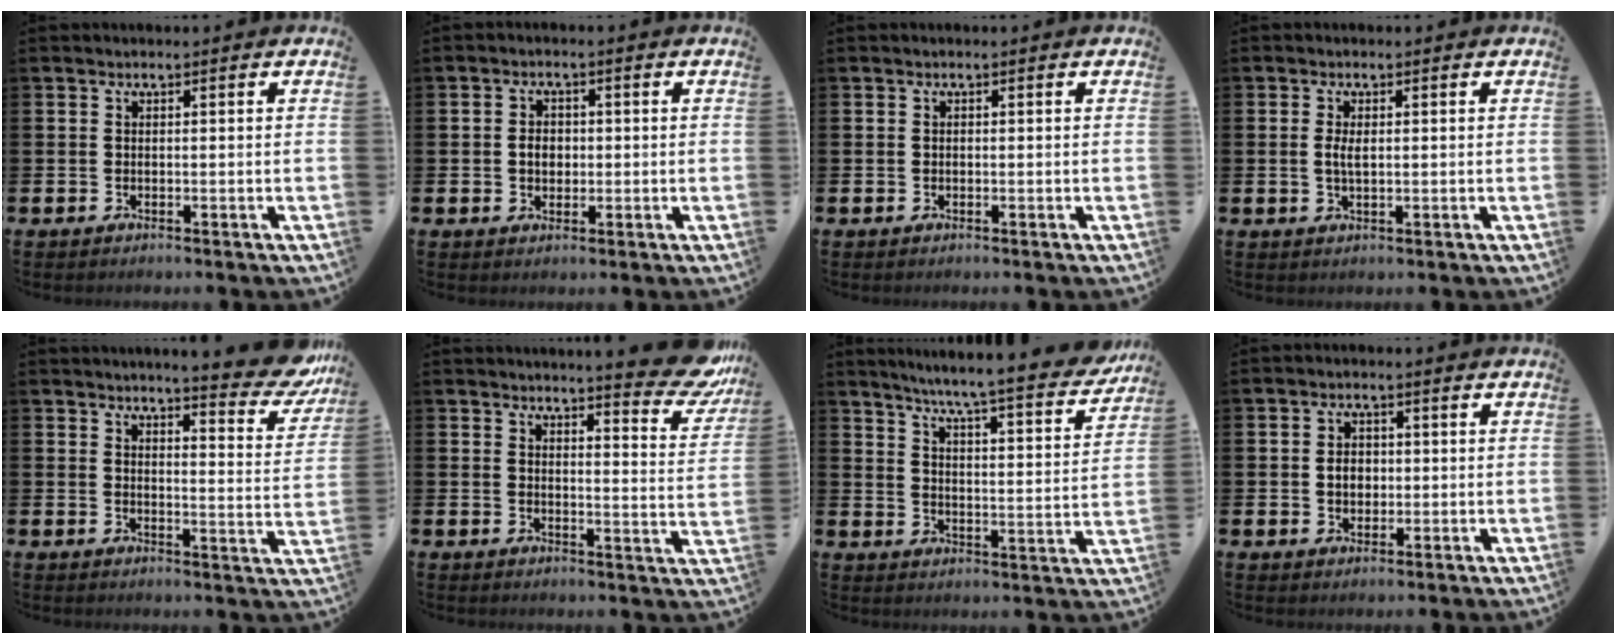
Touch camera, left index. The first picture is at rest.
{"total": 2.6, "force": [0.0, 2.1, 1.5], "torque": [-0.014, 0.003, -0.007]}
{"total": 0.0}
{"total": 2.3, "force": [0.2, 1.0, 2.1], "torque": [-0.039, 0.004, 0.001]}
{"total": 6.2, "force": [5.8, 0.0, 2.2], "torque": [-0.040, -0.045, 0.093]}
{"total": 7.1, "force": [6.5, 0.9, 2.8], "torque": [-0.029, -0.052, 0.108]}
{"total": 7.4, "force": [6.7, -0.1, 3.1], "torque": [-0.068, -0.056, 0.108]}
{"total": 2.7, "force": [0.0, 2.3, 1.5], "torque": [-0.015, 0.002, -0.007]}